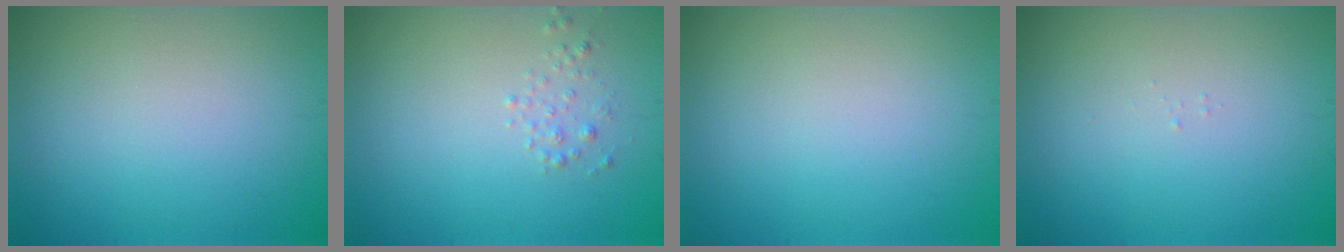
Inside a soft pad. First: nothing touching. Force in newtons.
{"total": 0.9, "press": 0.9, "slide": 0.0}
{"total": 0.0}
{"total": 0.0}